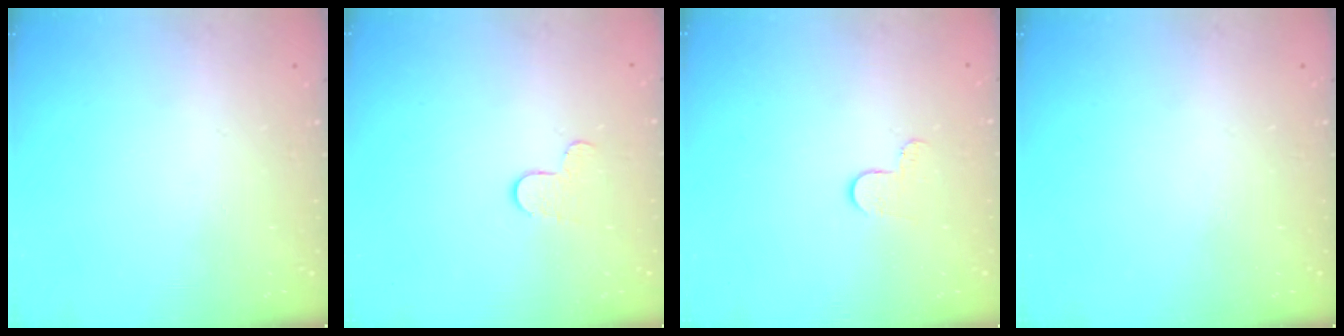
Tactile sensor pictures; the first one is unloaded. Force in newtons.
{"total": 5.7, "press": 5.7, "slide": 0.5}
{"total": 4.6, "press": 4.6, "slide": 0.5}
{"total": 0.0}